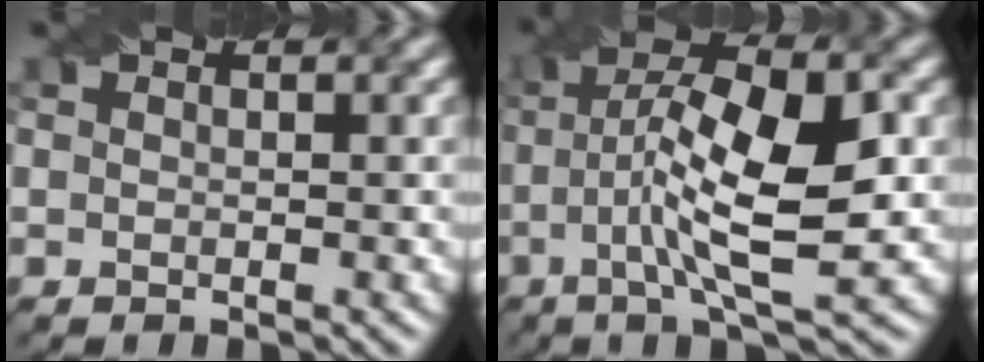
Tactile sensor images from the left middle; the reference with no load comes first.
{"total": 10.2, "force": [-0.8, 3.0, 9.7], "torque": [-0.170, 0.010, -0.014]}